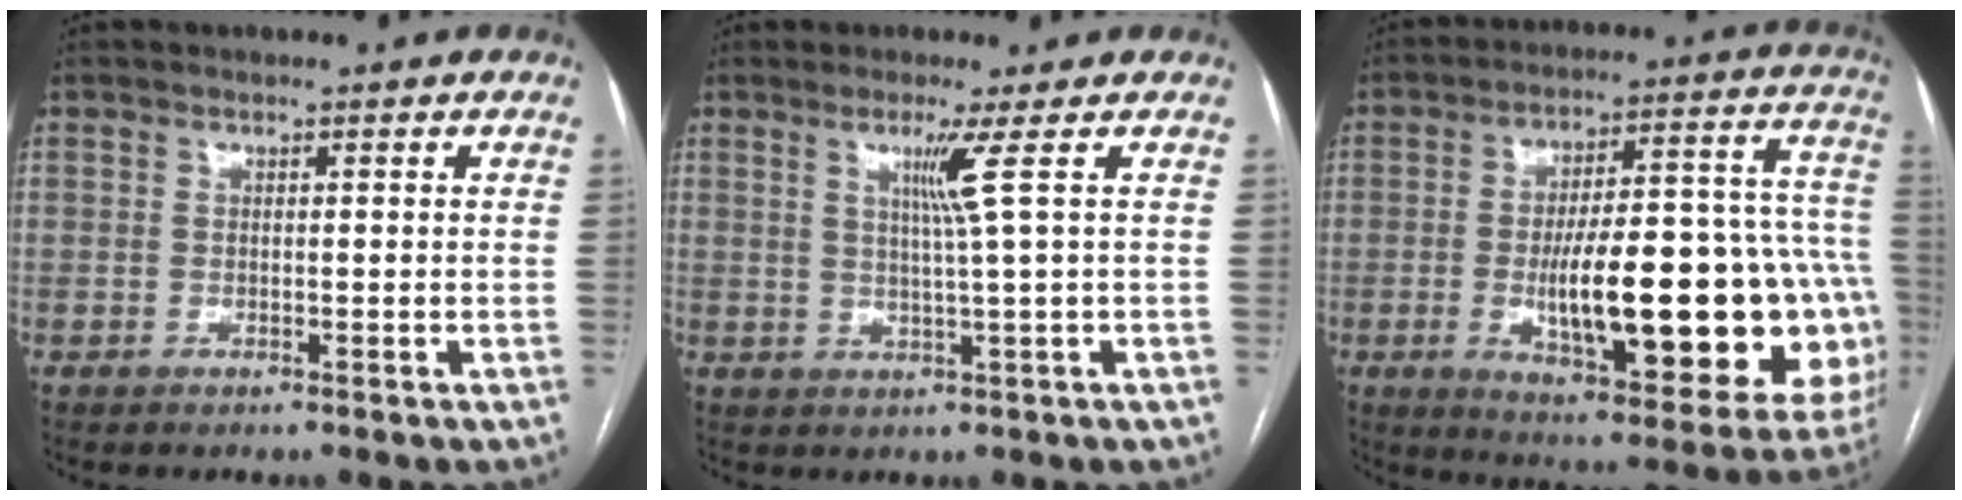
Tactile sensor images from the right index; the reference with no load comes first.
{"total": 3.9, "force": [1.4, -1.8, 3.2], "torque": [-0.061, -0.010, 0.032]}
{"total": 29.3, "force": [-5.2, 7.7, 27.8], "torque": [-0.312, 0.019, -0.055]}